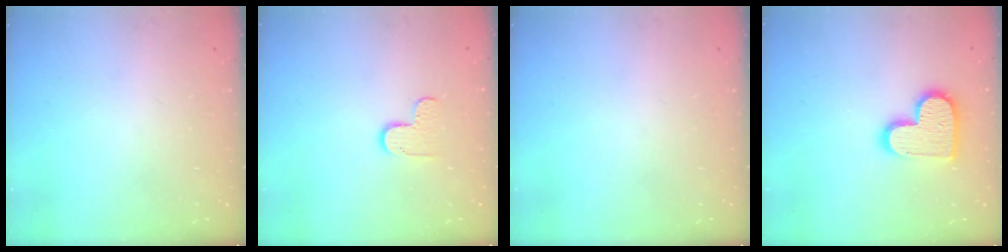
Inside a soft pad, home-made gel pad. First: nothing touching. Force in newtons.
{"total": 5.7, "press": 5.7, "slide": 0.5}
{"total": 0.0}
{"total": 14.2, "press": 14.2, "slide": 1.1}